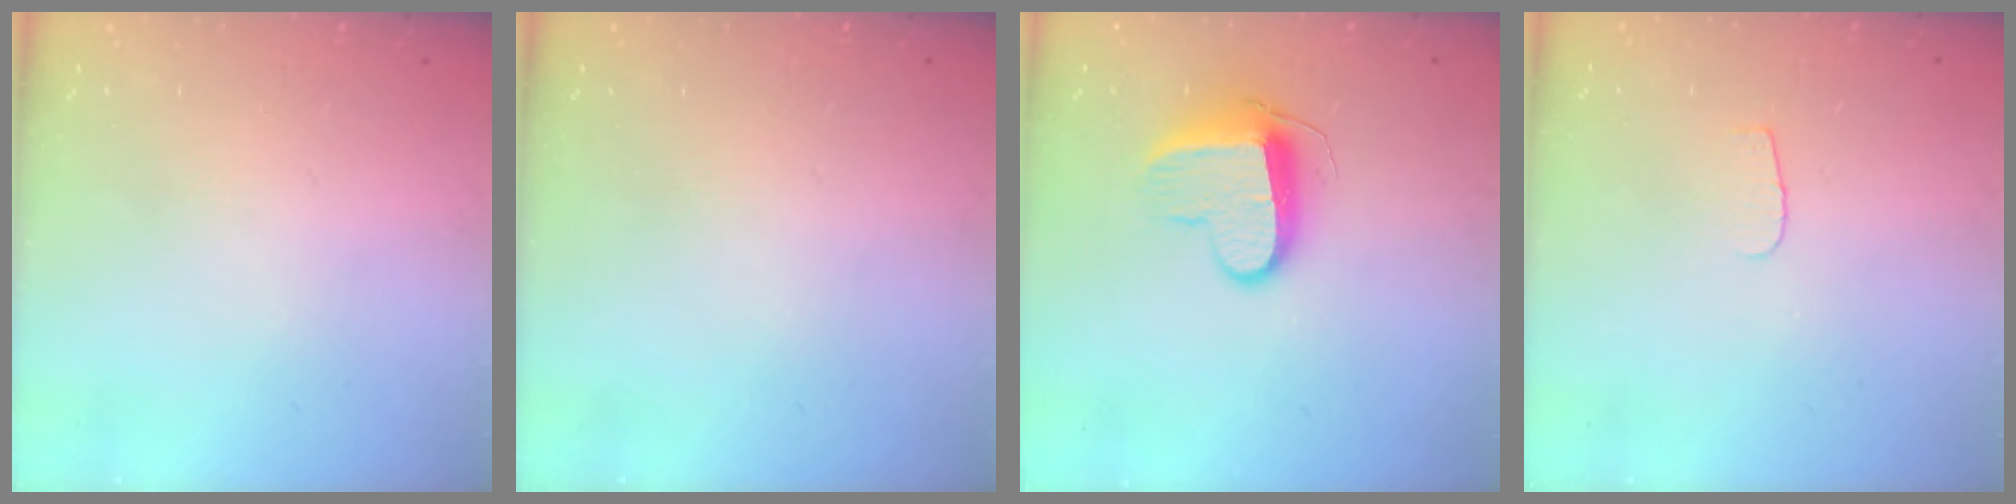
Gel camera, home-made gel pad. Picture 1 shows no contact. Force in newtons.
{"total": 0.0}
{"total": 10.3, "press": 10.3, "slide": 0.5}
{"total": 3.6, "press": 3.5, "slide": 0.4}